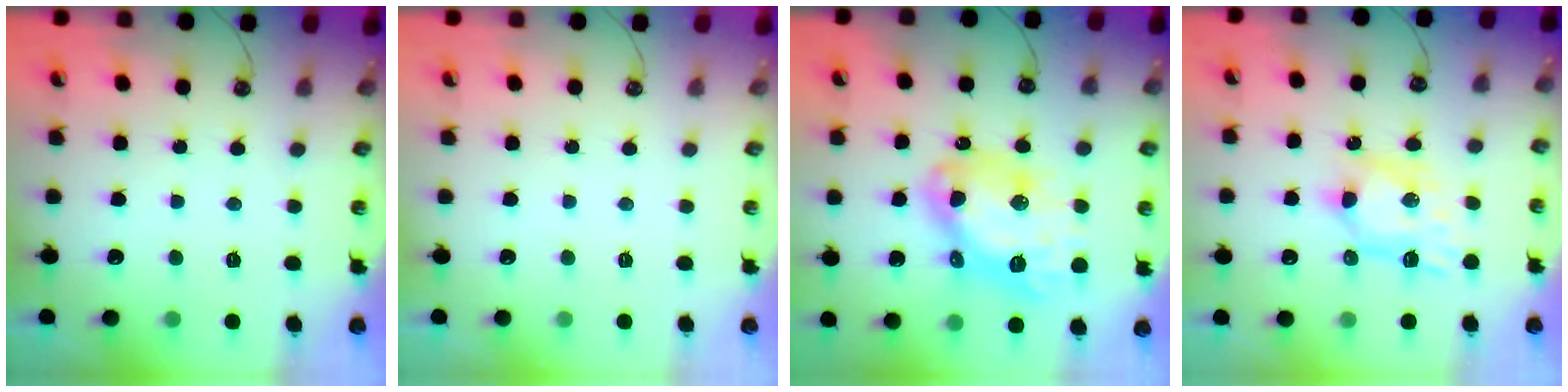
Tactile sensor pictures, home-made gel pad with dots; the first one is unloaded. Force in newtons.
{"total": 0.0}
{"total": 18.4, "press": 18.3, "slide": 1.9}
{"total": 8.5, "press": 8.5, "slide": 0.2}